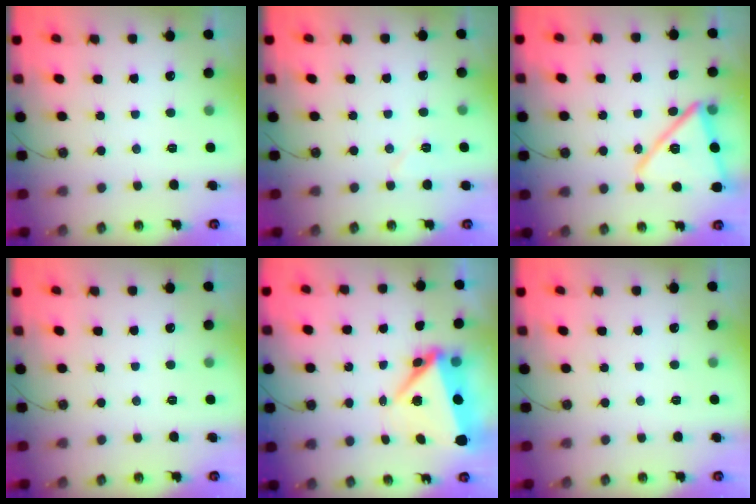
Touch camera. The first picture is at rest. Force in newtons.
{"total": 5.8, "press": 5.5, "slide": 2.1}
{"total": 17.3, "press": 17.2, "slide": 1.5}
{"total": 0.0}
{"total": 8.1, "press": 7.9, "slide": 1.8}
{"total": 0.0}